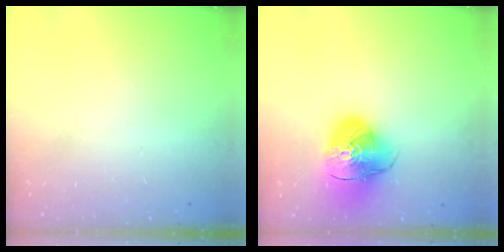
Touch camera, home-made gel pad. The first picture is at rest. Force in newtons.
{"total": 16.8, "press": 16.6, "slide": 2.5}